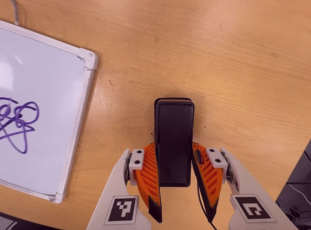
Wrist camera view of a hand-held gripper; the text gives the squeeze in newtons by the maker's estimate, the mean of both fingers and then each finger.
{"total": 4.3, "left": 2.8, "right": 5.7}